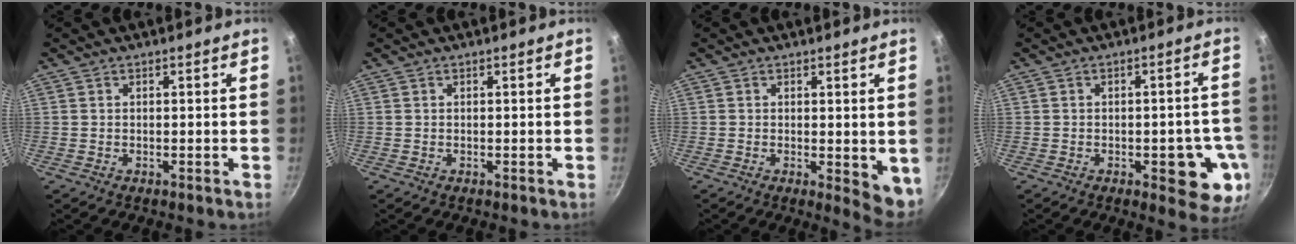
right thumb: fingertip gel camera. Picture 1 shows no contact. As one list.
[{"total": 0.0}, {"total": 5.4, "force": [0.1, 2.4, 4.8], "torque": [-0.056, -0.009, 0.005]}, {"total": 10.3, "force": [-2.9, 4.3, 8.8], "torque": [-0.067, 0.006, -0.034]}]